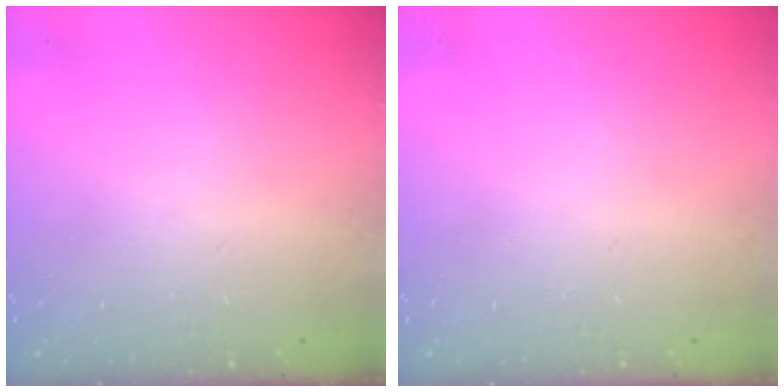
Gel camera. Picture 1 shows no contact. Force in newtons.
{"total": 0.0}